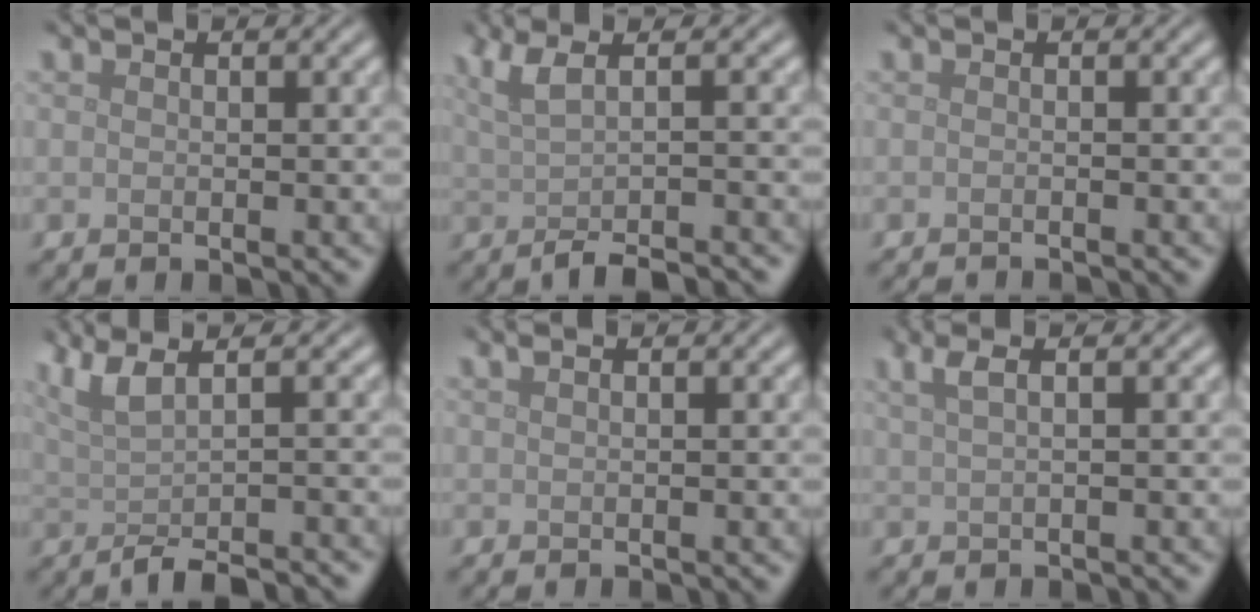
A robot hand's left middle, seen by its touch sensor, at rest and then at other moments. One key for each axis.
{"total": 4.8, "fx": -0.5, "fy": 1.5, "fz": 4.5, "tx": -0.063, "ty": -0.001, "tz": -0.014}
{"total": 1.4, "fx": -1.3, "fy": 0.2, "fz": 0.4, "tx": 0.007, "ty": -0.005, "tz": -0.021}
{"total": 5.3, "fx": -0.4, "fy": 1.6, "fz": 5.0, "tx": -0.068, "ty": 0.001, "tz": -0.013}
{"total": 0.6, "fx": 0.4, "fy": 0.2, "fz": 0.5, "tx": -0.009, "ty": 0.008, "tz": 0.006}
{"total": 2.6, "fx": 1.3, "fy": 0.9, "fz": 2.1, "tx": -0.031, "ty": 0.004, "tz": 0.018}